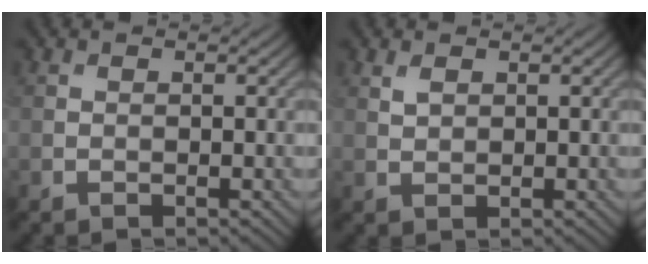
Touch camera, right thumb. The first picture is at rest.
{"total": 1.4, "force": [0.8, 0.7, 0.8], "torque": [-0.024, 0.000, 0.020]}